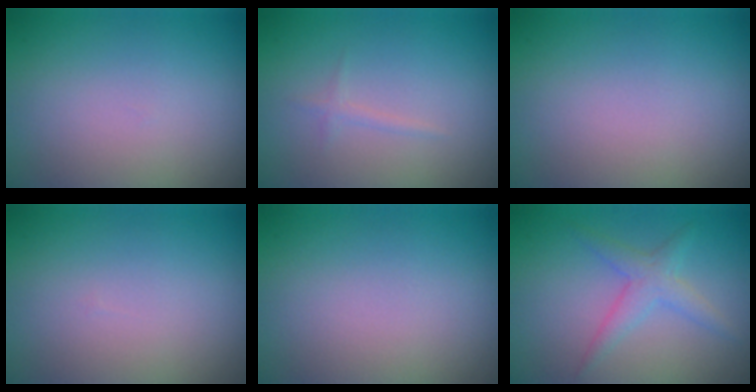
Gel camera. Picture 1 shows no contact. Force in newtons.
{"total": 0.7, "press": 0.7, "slide": 0.1}
{"total": 0.0}
{"total": 0.0}
{"total": 0.0}
{"total": 2.2, "press": 2.2, "slide": 0.1}